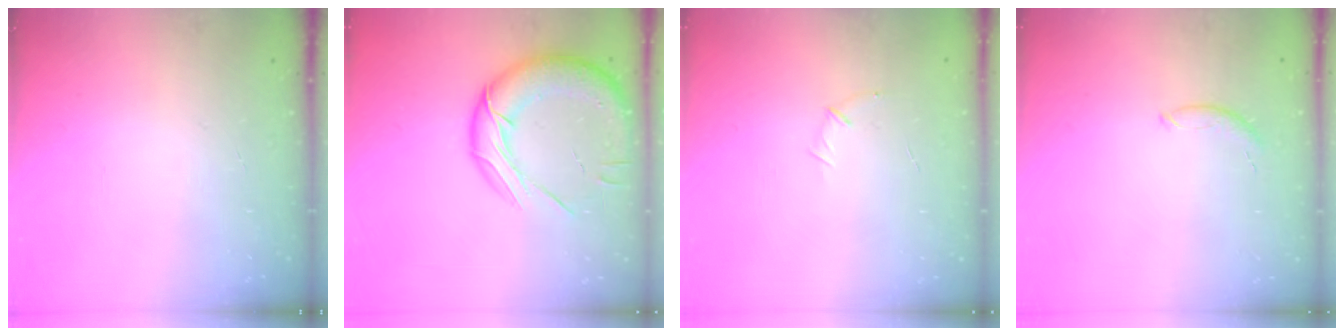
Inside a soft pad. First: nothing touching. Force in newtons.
{"total": 18.6, "press": 18.2, "slide": 3.5}
{"total": 5.2, "press": 5.0, "slide": 1.1}
{"total": 5.8, "press": 5.7, "slide": 0.7}